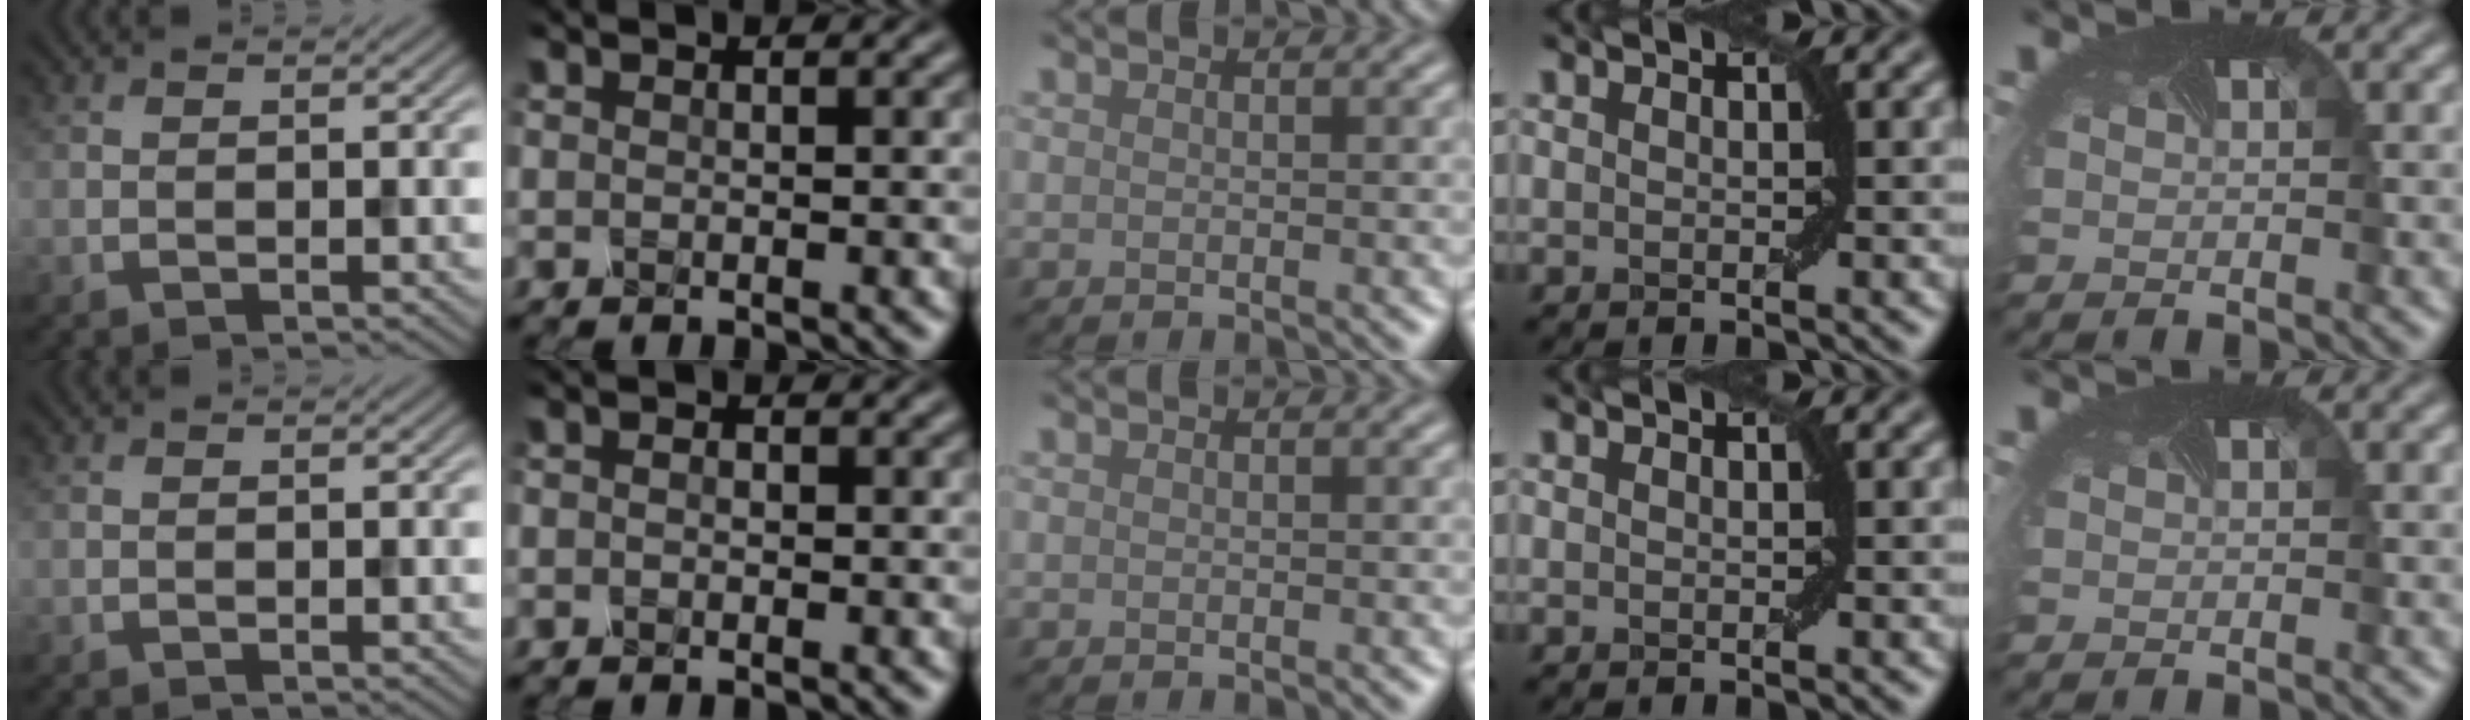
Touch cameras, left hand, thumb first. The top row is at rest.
{"index": {"total": 0.8, "force": [-0.1, 0.5, 0.6], "torque": [-0.008, -0.002, -0.003]}}